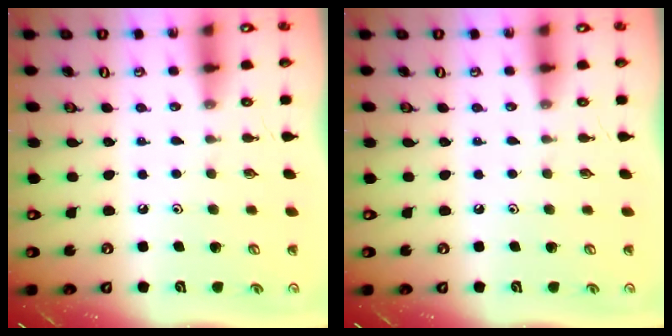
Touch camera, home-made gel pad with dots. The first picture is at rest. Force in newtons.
{"total": 0.0}